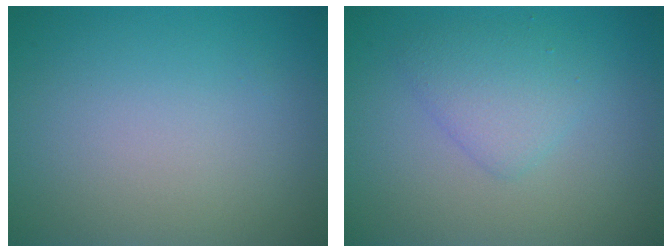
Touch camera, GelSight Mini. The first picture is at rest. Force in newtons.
{"total": 2.6, "press": 2.6, "slide": 0.1}